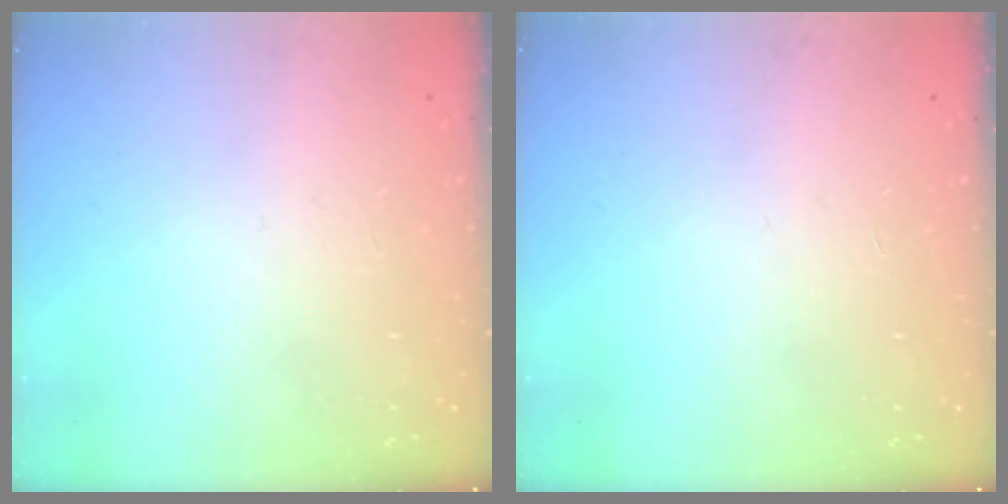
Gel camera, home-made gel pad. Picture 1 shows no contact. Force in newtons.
{"total": 0.0}